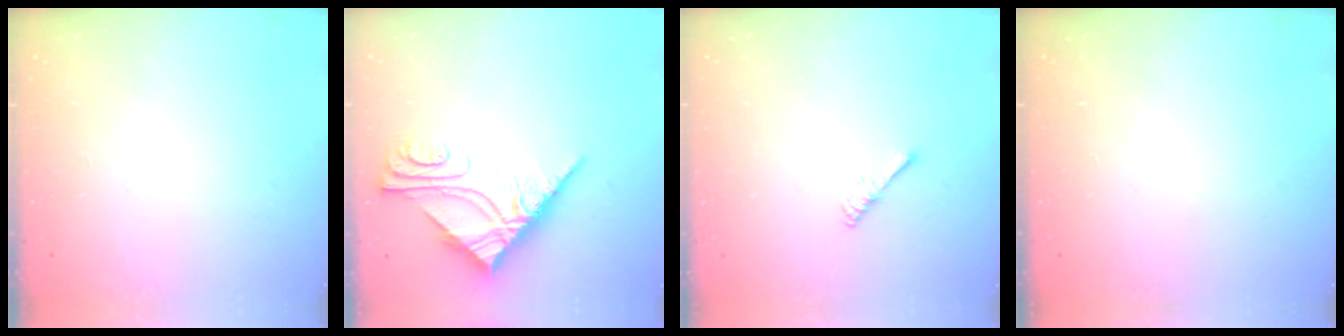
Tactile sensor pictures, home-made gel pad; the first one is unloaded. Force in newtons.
{"total": 9.8, "press": 9.7, "slide": 0.9}
{"total": 2.5, "press": 2.5, "slide": 0.4}
{"total": 0.0}